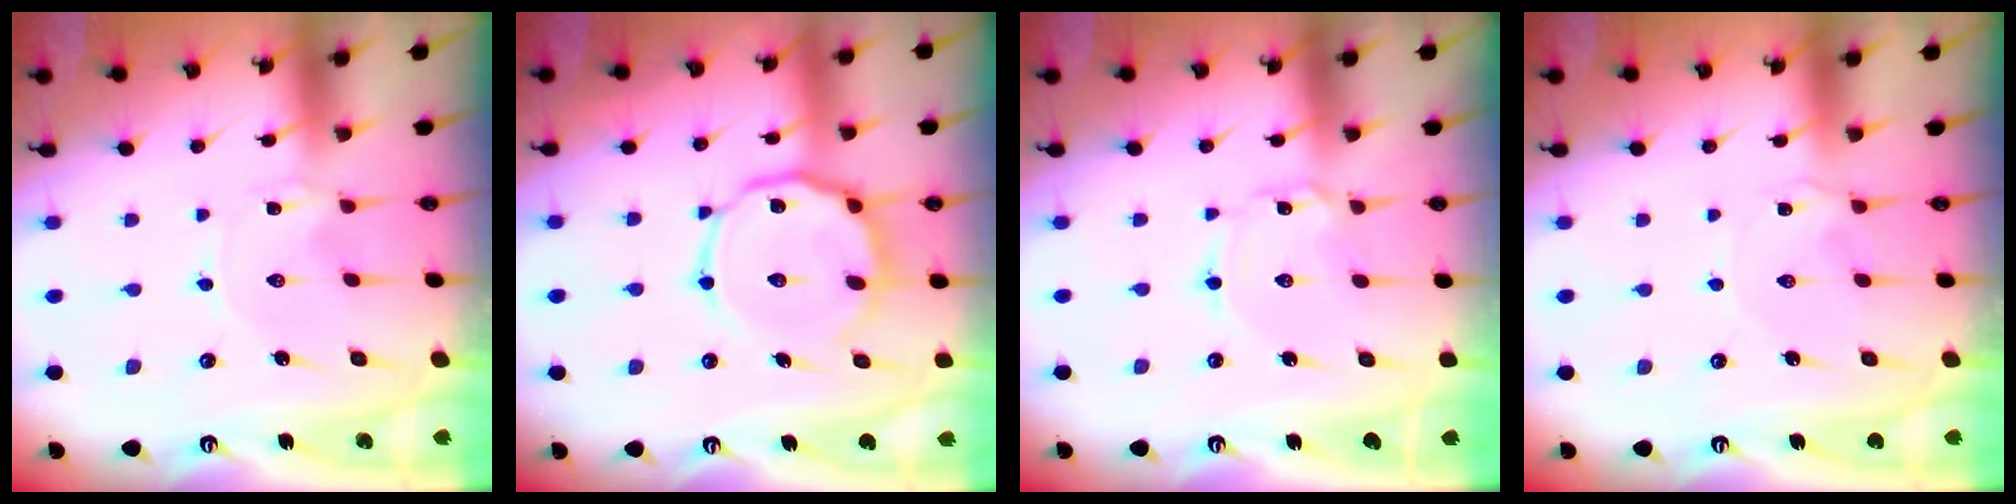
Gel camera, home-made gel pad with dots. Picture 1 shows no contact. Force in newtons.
{"total": 12.7, "press": 12.7, "slide": 1.0}
{"total": 1.7, "press": 1.7, "slide": 0.1}
{"total": 1.9, "press": 1.8, "slide": 0.4}